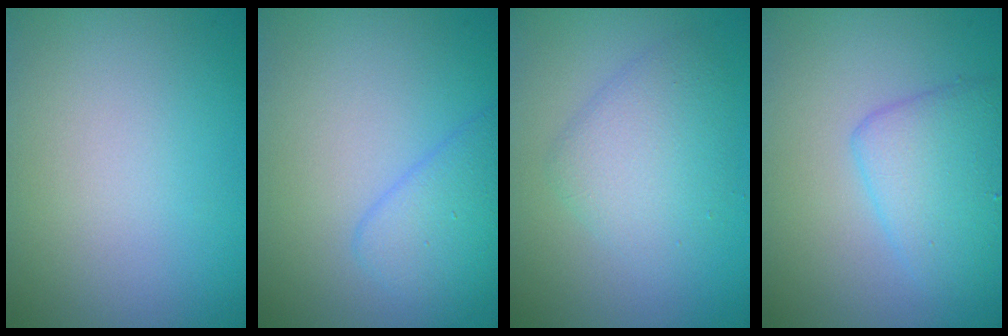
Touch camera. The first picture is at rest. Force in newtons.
{"total": 2.9, "press": 2.9, "slide": 0.3}
{"total": 3.5, "press": 3.5, "slide": 0.3}
{"total": 3.7, "press": 3.7, "slide": 0.1}